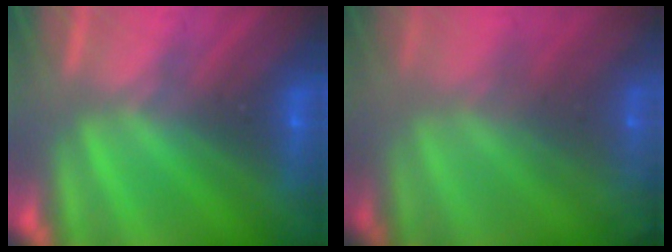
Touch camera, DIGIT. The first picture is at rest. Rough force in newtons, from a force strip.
{"total": 6.9}